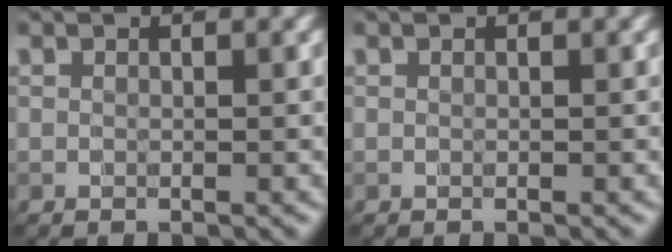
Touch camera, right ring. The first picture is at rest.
{"total": 0.0}